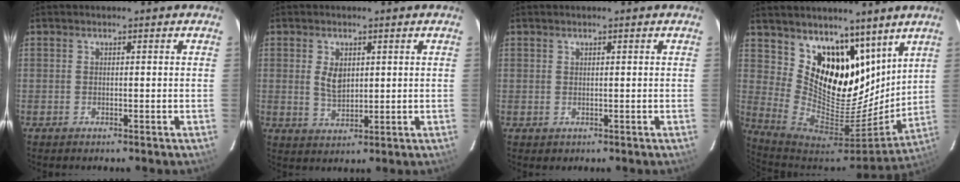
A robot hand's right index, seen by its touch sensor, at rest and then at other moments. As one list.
[{"total": 4.5, "force": [1.1, 2.8, 3.3], "torque": [-0.061, -0.001, 0.026]}, {"total": 1.2, "force": [0.3, 1.1, 0.0], "torque": [0.006, 0.004, 0.005]}, {"total": 18.7, "force": [11.8, 11.5, 8.7], "torque": [-0.162, -0.031, 0.224]}]